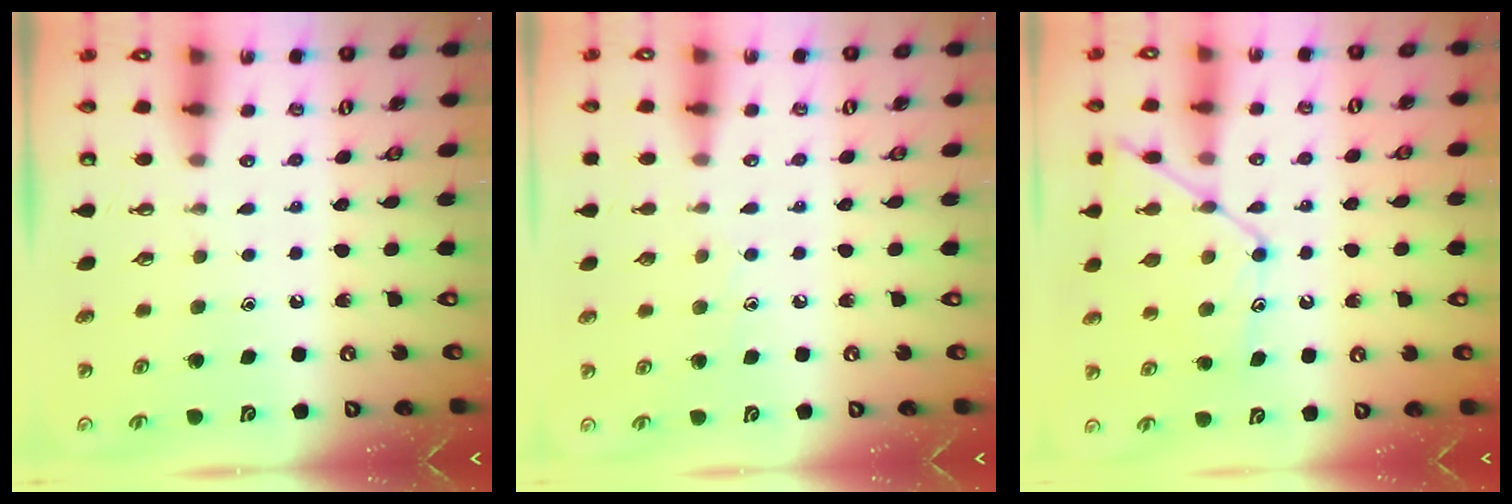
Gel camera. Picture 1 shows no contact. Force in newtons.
{"total": 4.4, "press": 4.4, "slide": 0.6}
{"total": 12.4, "press": 12.4, "slide": 1.0}